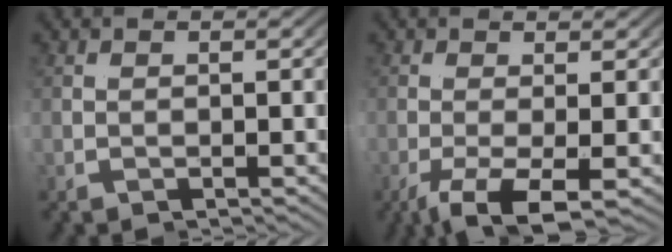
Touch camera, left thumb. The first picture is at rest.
{"total": 3.2, "force": [-1.4, -1.1, 2.6], "torque": [-0.043, 0.009, -0.033]}